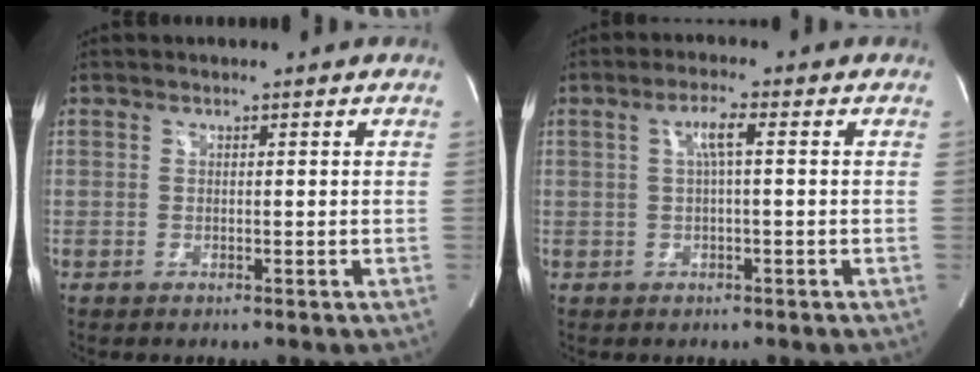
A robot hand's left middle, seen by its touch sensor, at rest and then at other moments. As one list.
[{"total": 3.1, "force": [0.6, 0.2, 3.0], "torque": [-0.059, 0.009, 0.012]}]